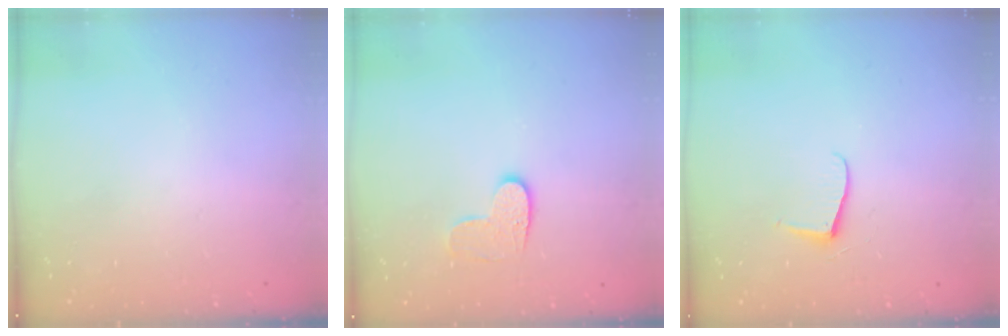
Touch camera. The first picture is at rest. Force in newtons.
{"total": 6.6, "press": 6.6, "slide": 0.3}
{"total": 5.5, "press": 5.5, "slide": 0.6}